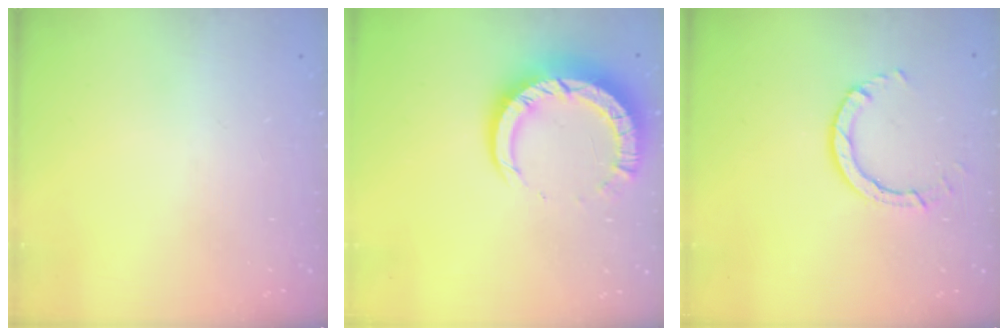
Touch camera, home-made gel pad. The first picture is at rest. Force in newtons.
{"total": 9.6, "press": 9.5, "slide": 1.1}
{"total": 4.7, "press": 4.7, "slide": 0.3}